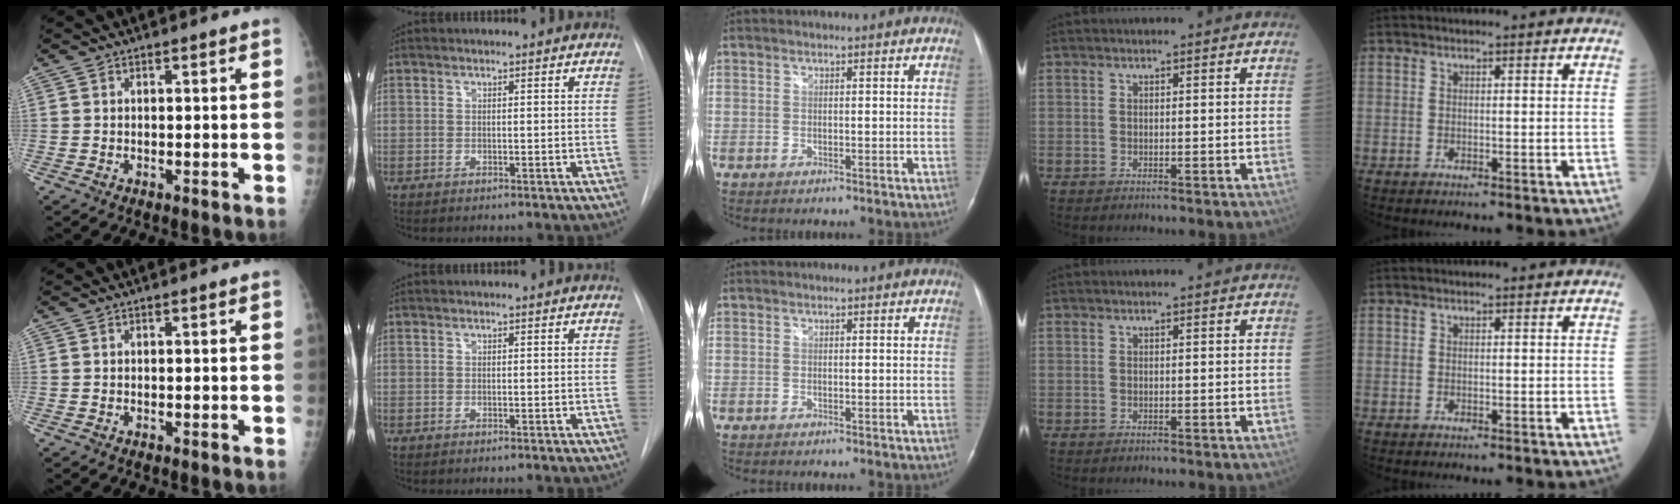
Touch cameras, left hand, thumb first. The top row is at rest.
{}